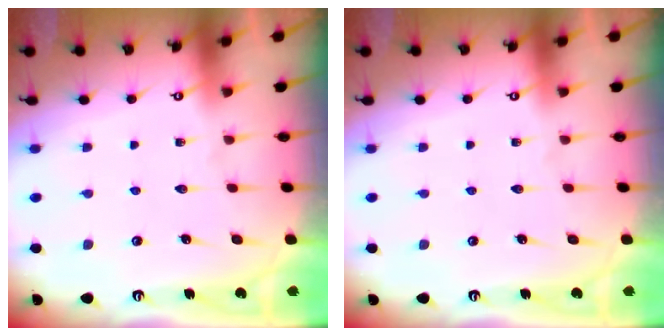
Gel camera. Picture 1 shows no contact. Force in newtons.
{"total": 0.0}